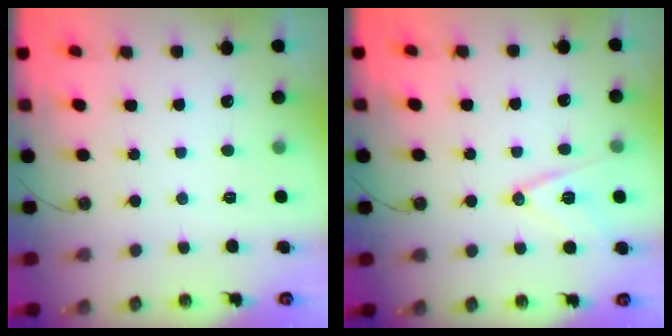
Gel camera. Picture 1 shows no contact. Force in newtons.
{"total": 12.4, "press": 12.0, "slide": 3.3}